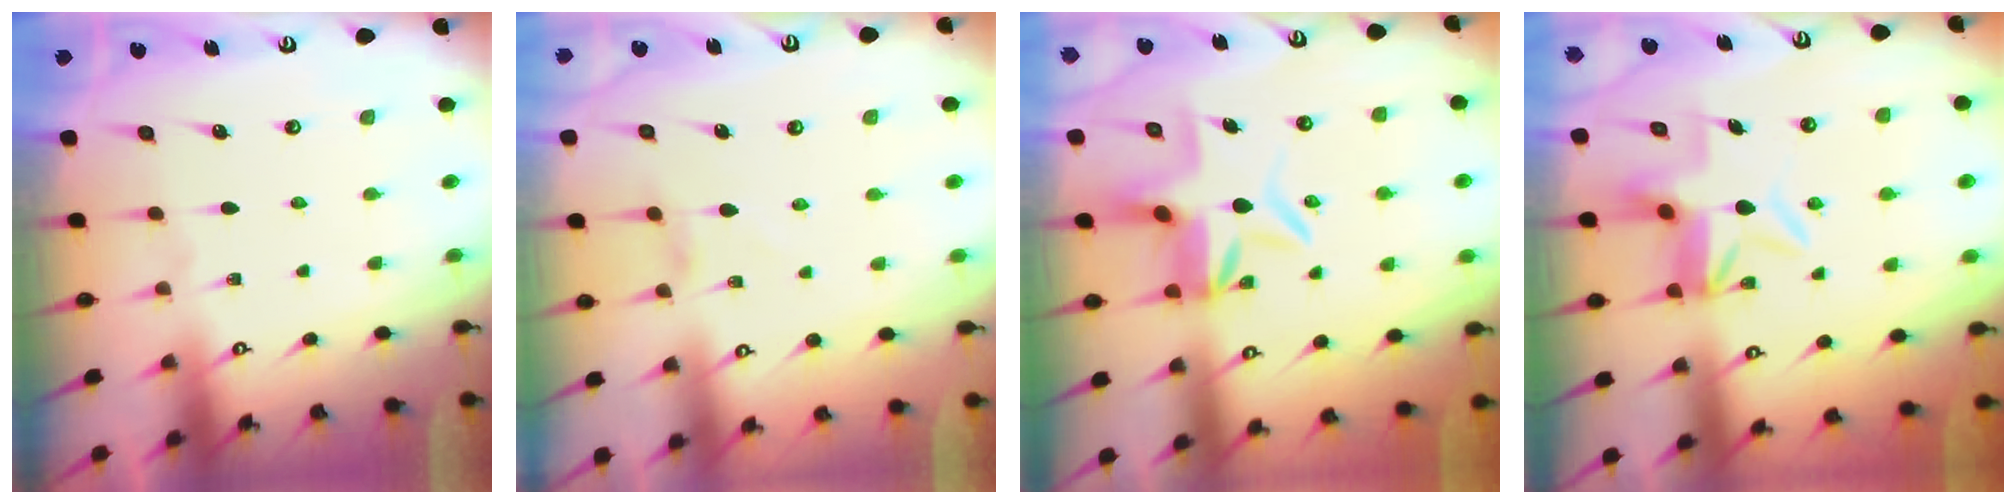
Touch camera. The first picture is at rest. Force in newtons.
{"total": 3.0, "press": 3.0, "slide": 0.4}
{"total": 7.4, "press": 7.3, "slide": 0.8}
{"total": 5.8, "press": 5.6, "slide": 1.7}